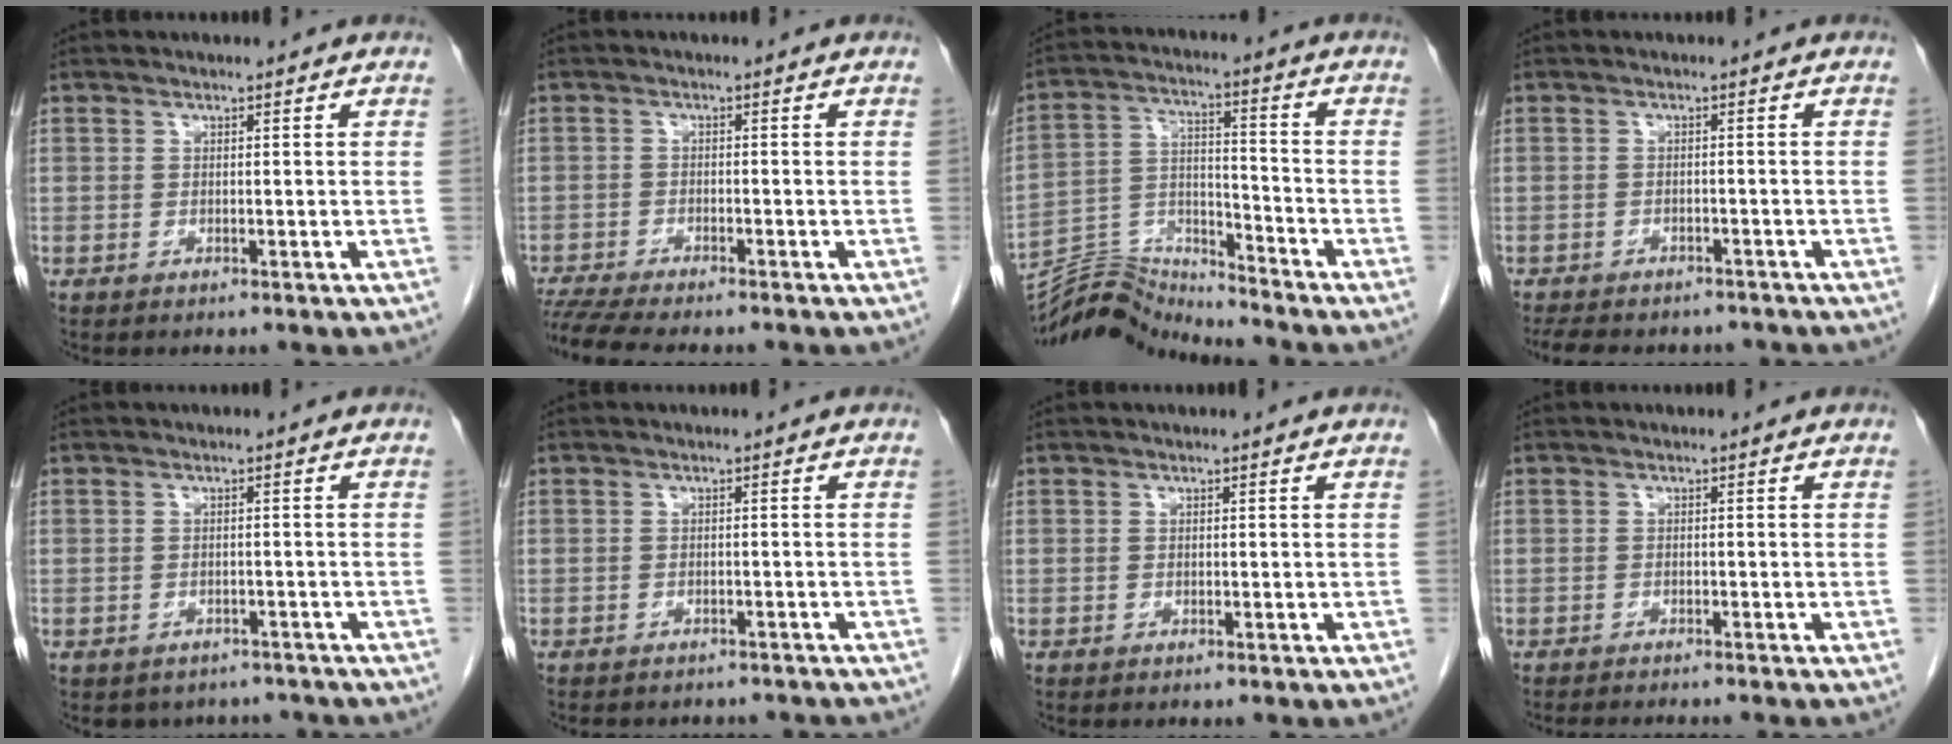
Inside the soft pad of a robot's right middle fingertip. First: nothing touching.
{"total": 8.0, "force": [-7.1, 0.4, 3.7], "torque": [-0.057, -0.012, -0.114]}
{"total": 10.2, "force": [-10.1, -1.1, -0.8], "torque": [0.011, 0.036, -0.188]}
{"total": 10.8, "force": [-9.3, 3.8, 3.9], "torque": [-0.078, -0.001, -0.117]}
{"total": 5.7, "force": [-4.9, 2.8, 0.4], "torque": [0.006, 0.012, -0.055]}
{"total": 8.5, "force": [-7.7, 2.8, 2.5], "torque": [-0.034, 0.005, -0.080]}
{"total": 0.0}
{"total": 5.4, "force": [-4.9, -0.1, 2.3], "torque": [-0.017, -0.010, -0.070]}